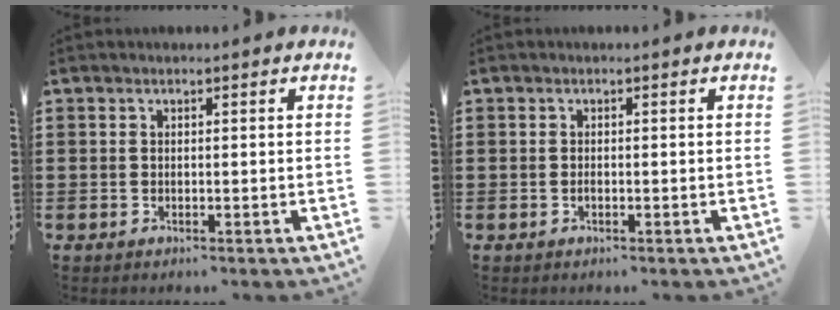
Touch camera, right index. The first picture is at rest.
{"total": 0.5, "force": [-0.3, 0.1, 0.4], "torque": [-0.010, -0.004, -0.005]}